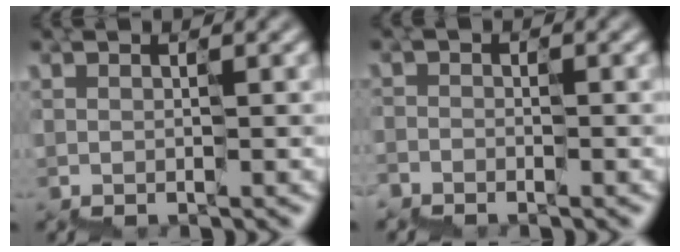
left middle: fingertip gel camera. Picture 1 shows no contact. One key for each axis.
{"total": 1.7, "fx": -1.4, "fy": -0.5, "fz": -0.8, "tx": 0.014, "ty": -0.005, "tz": -0.036}